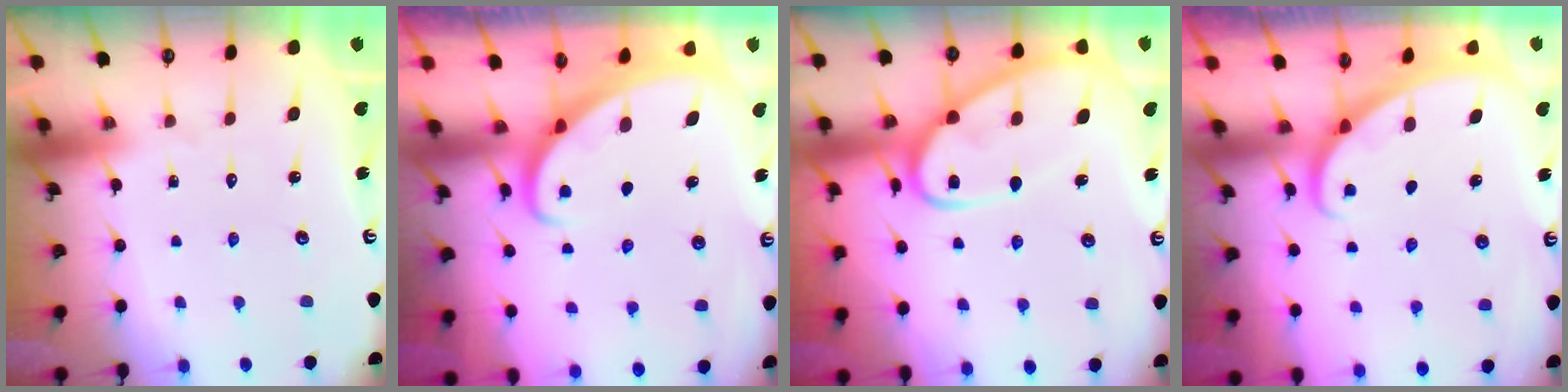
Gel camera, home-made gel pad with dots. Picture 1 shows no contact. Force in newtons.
{"total": 2.6, "press": 2.5, "slide": 0.3}
{"total": 12.9, "press": 12.9, "slide": 0.9}
{"total": 2.1, "press": 2.1, "slide": 0.1}